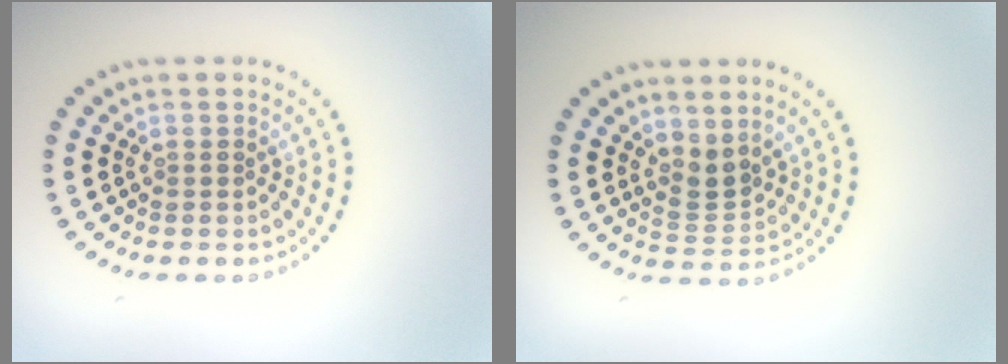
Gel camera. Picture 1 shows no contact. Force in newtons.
{"total": 2.2, "press": 1.5, "slide": 1.6}